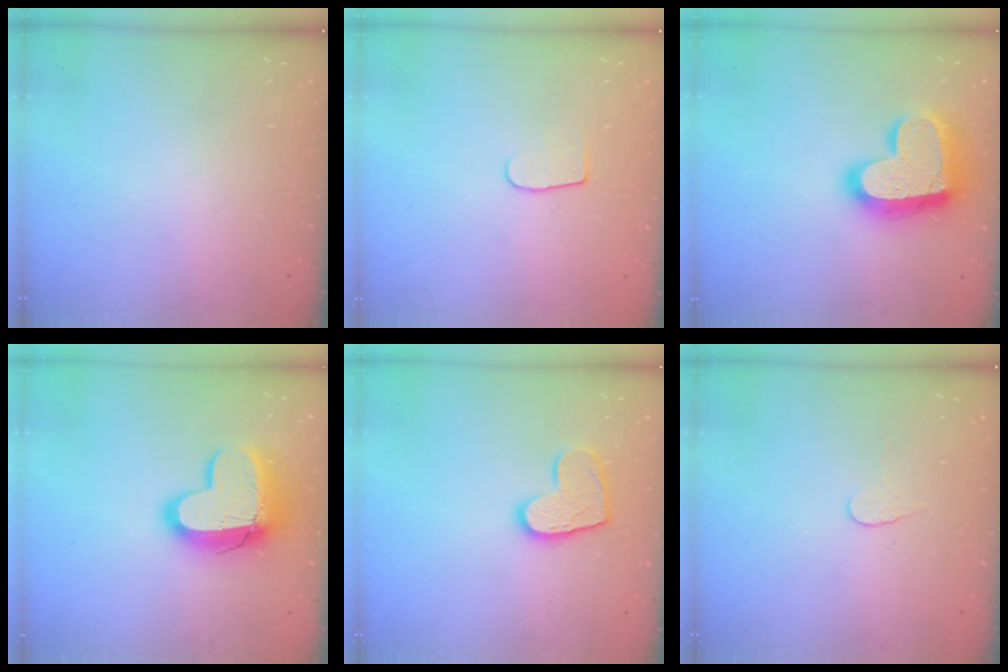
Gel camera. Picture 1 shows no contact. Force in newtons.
{"total": 5.8, "press": 5.8, "slide": 0.5}
{"total": 20.9, "press": 20.8, "slide": 1.8}
{"total": 15.2, "press": 15.2, "slide": 1.4}
{"total": 10.6, "press": 10.6, "slide": 0.8}
{"total": 3.9, "press": 3.9, "slide": 0.4}